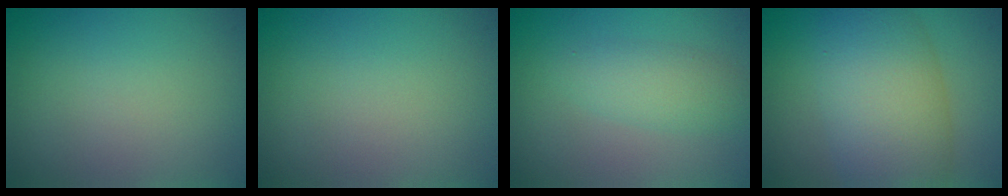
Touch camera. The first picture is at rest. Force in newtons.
{"total": 0.0}
{"total": 2.6, "press": 2.6, "slide": 0.2}
{"total": 8.7, "press": 8.7, "slide": 0.1}